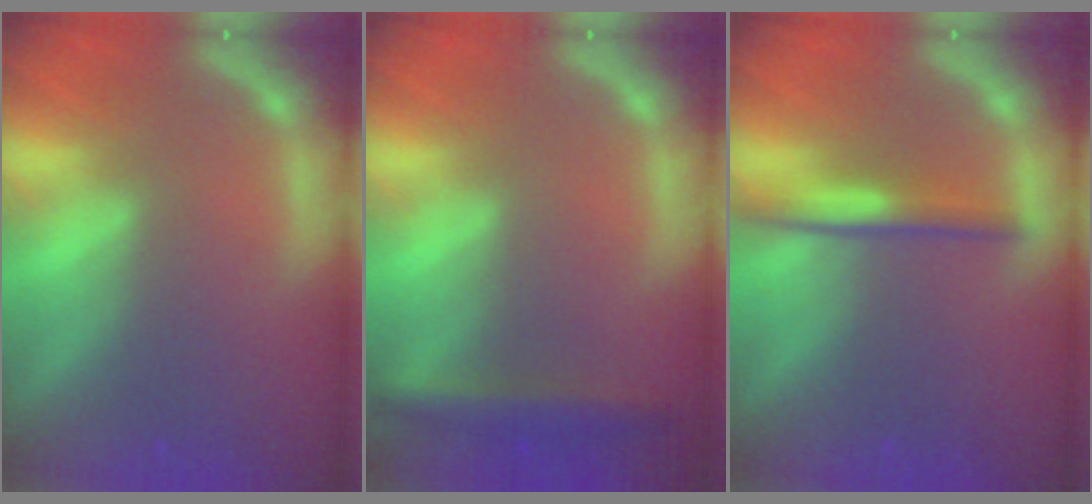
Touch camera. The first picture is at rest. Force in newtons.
{"total": 3.5}
{"total": 3.0}